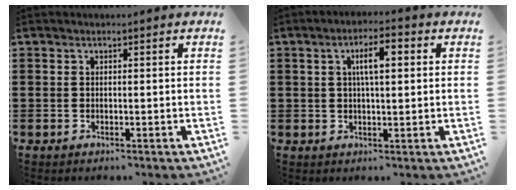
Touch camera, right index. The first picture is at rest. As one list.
[{"total": 5.3, "force": [1.2, 1.4, 4.9], "torque": [-0.089, 0.007, 0.016]}]